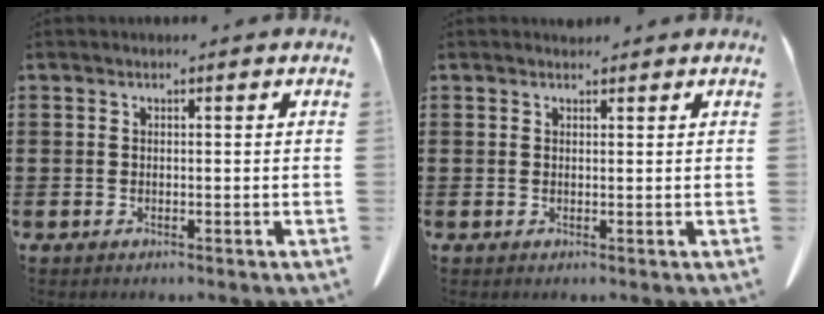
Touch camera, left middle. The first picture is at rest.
{"total": 0.9, "force": [0.8, 0.3, 0.1], "torque": [-0.004, 0.000, 0.017]}